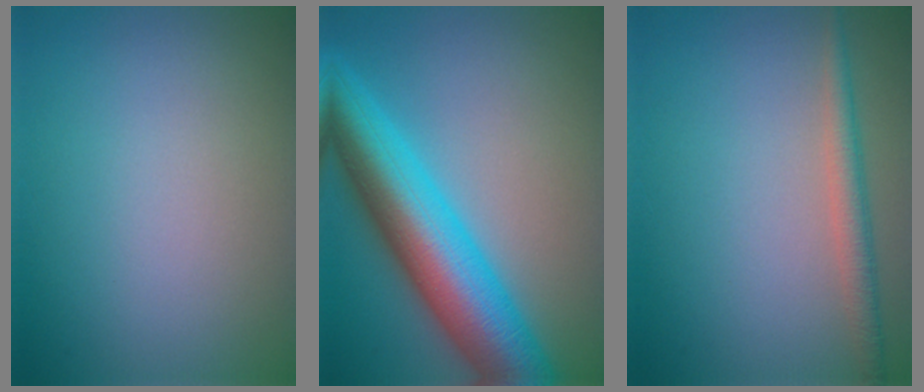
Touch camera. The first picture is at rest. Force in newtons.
{"total": 10.6, "press": 10.6, "slide": 0.3}
{"total": 2.2, "press": 2.2, "slide": 0.0}